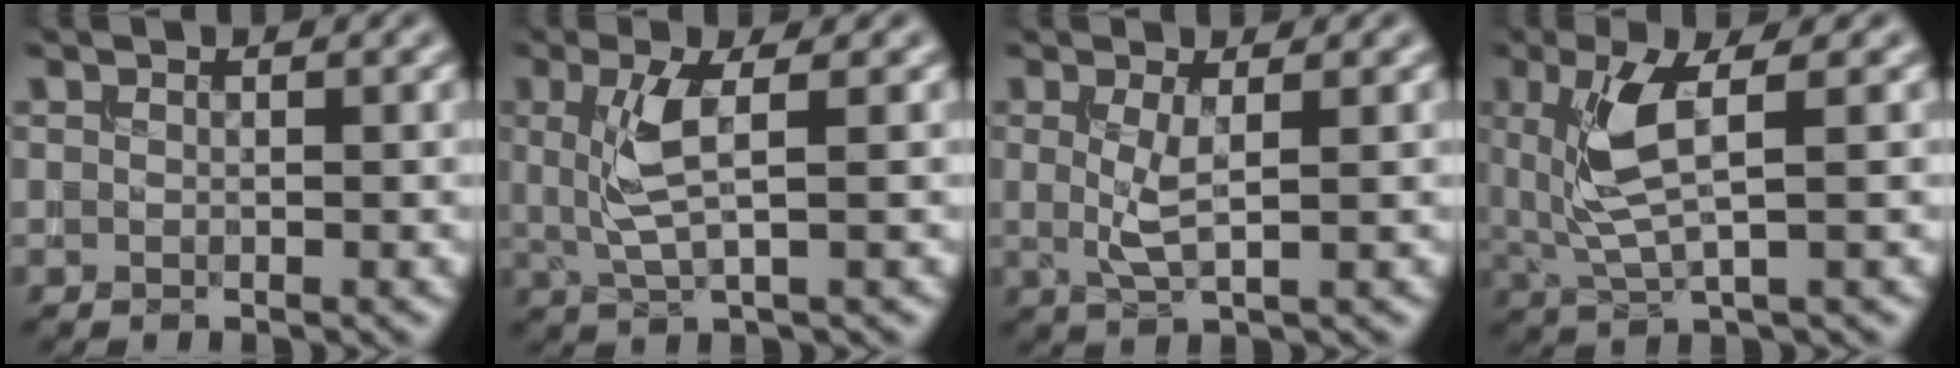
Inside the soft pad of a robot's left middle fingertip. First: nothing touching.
{"total": 3.7, "force": [0.6, 0.8, 3.5], "torque": [-0.081, -0.003, 0.015]}
{"total": 2.4, "force": [0.2, 0.5, 2.3], "torque": [-0.054, -0.005, 0.007]}
{"total": 4.8, "force": [1.1, 1.2, 4.5], "torque": [-0.104, -0.002, 0.029]}